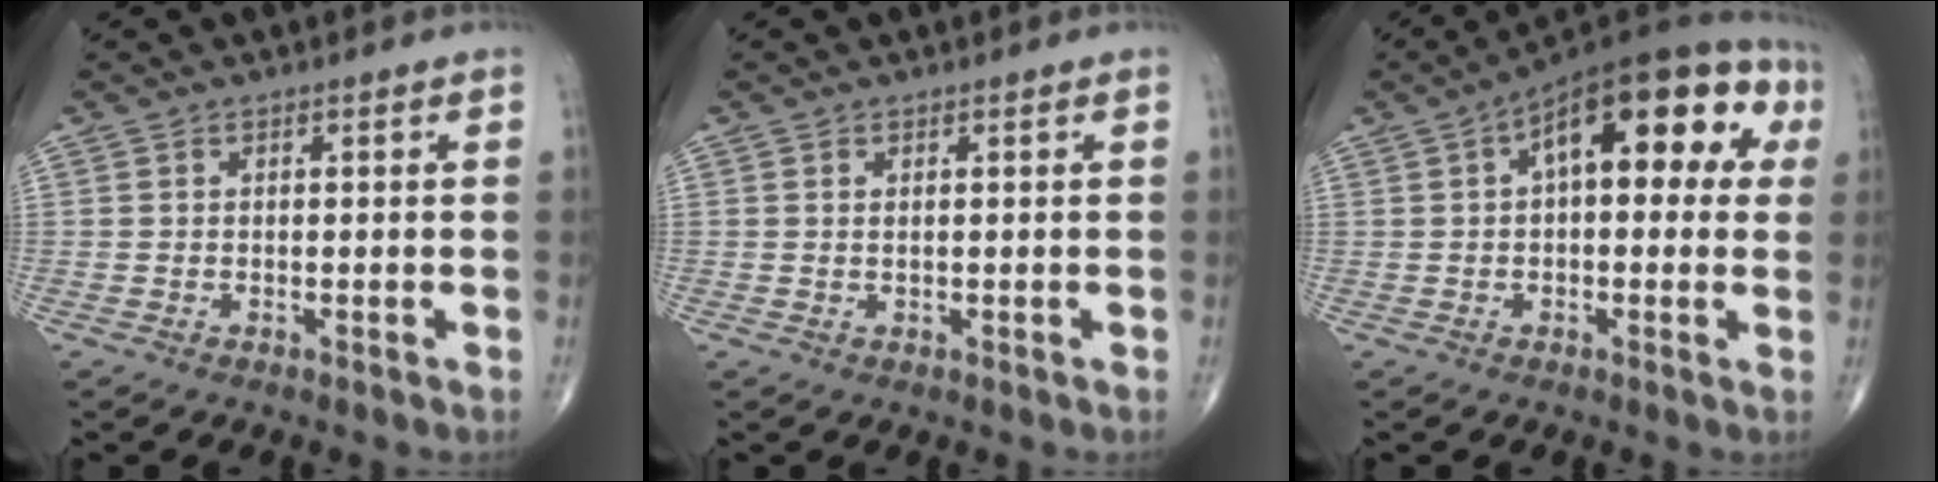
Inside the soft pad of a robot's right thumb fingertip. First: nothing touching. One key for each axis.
{"total": 0.5, "fx": 0.2, "fy": 0.2, "fz": 0.5, "tx": -0.008, "ty": -0.001, "tz": 0.004}
{"total": 19.9, "fx": 5.3, "fy": 9.2, "fz": 16.9, "tx": -0.209, "ty": 0.039, "tz": 0.065}